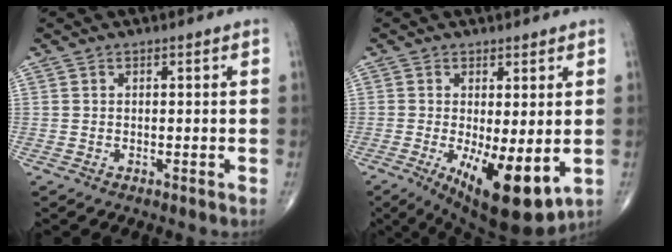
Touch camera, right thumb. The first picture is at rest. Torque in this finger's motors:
{"motor_torque": [1.91, 2.27, 0.47, -0.54, 0.38]}